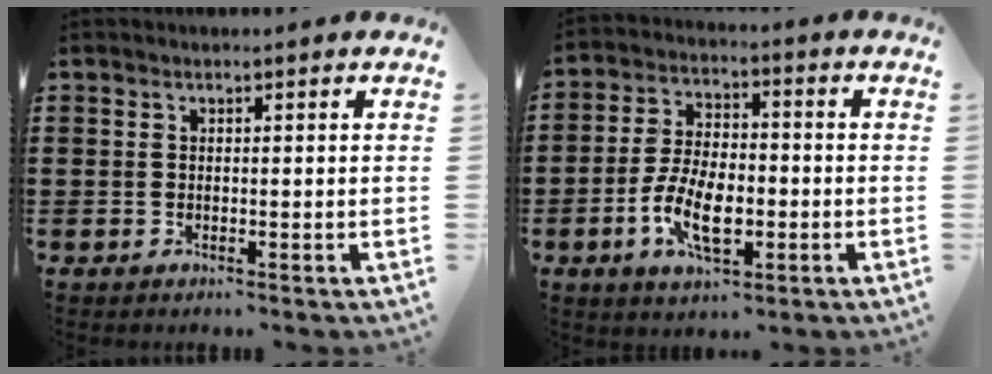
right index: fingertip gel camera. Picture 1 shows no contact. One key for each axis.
{"total": 8.7, "fx": -2.9, "fy": 4.2, "fz": 7.0, "tx": -0.157, "ty": -0.003, "tz": -0.058}